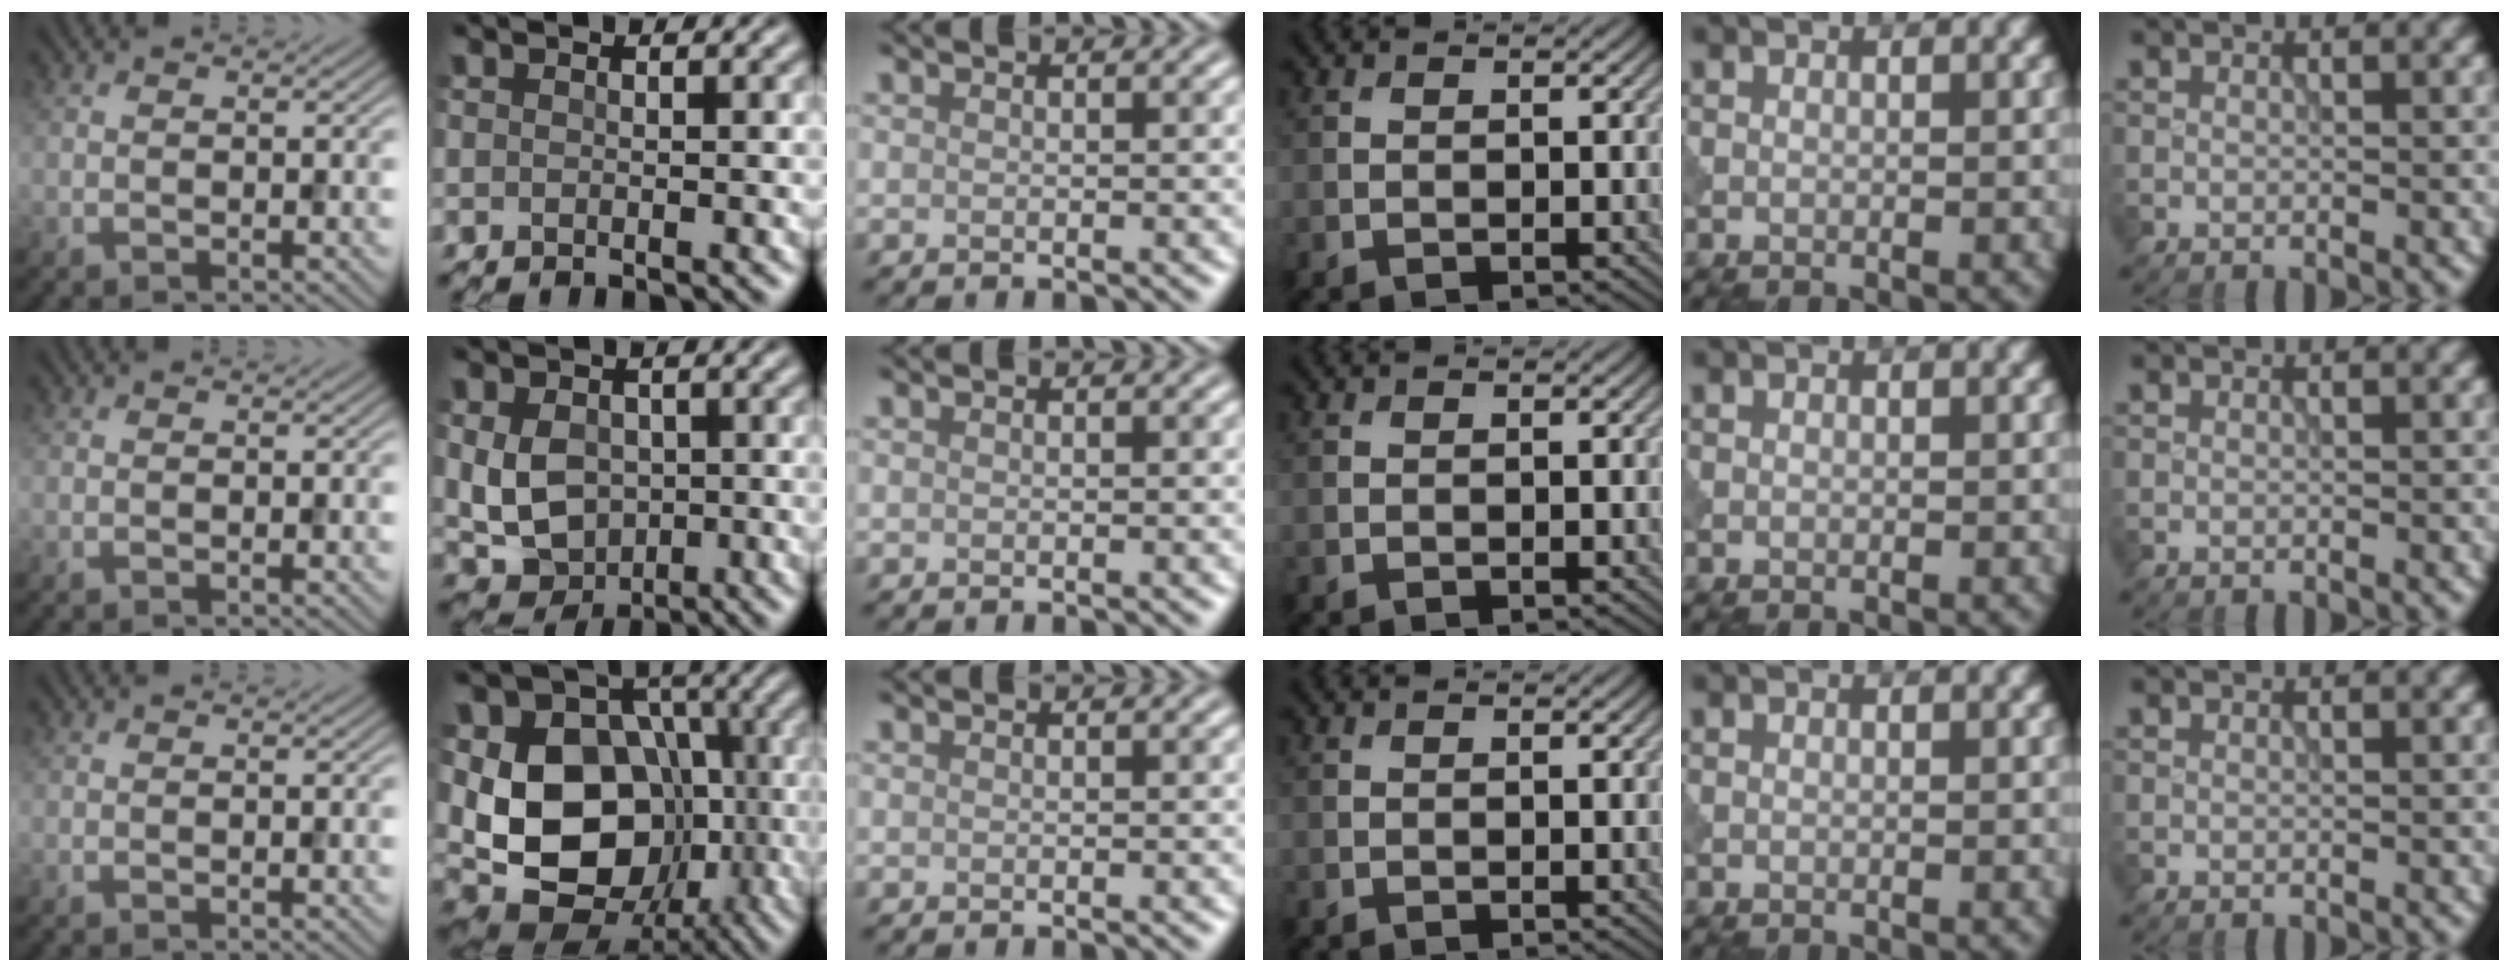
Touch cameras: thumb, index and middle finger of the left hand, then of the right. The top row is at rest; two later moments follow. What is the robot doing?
{"motion": "press", "object": "tv remote"}